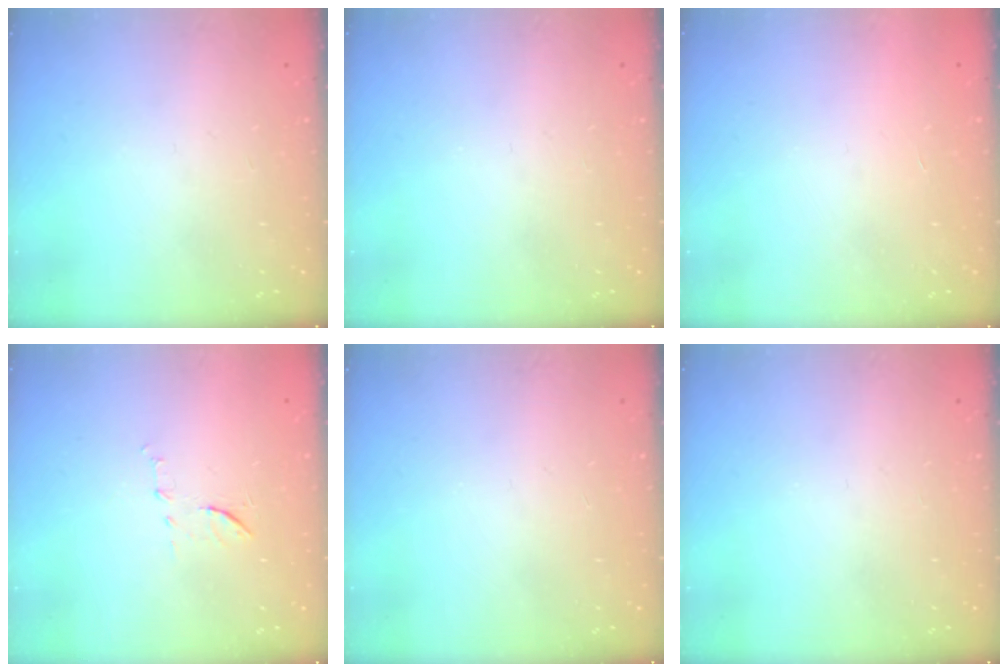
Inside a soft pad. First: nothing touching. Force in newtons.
{"total": 0.0}
{"total": 1.7, "press": 1.7, "slide": 0.1}
{"total": 6.1, "press": 5.9, "slide": 1.5}
{"total": 0.0}
{"total": 0.0}